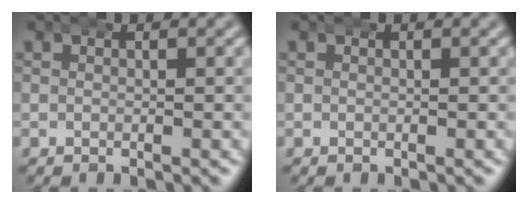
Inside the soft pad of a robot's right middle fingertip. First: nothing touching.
{"total": 0.0}